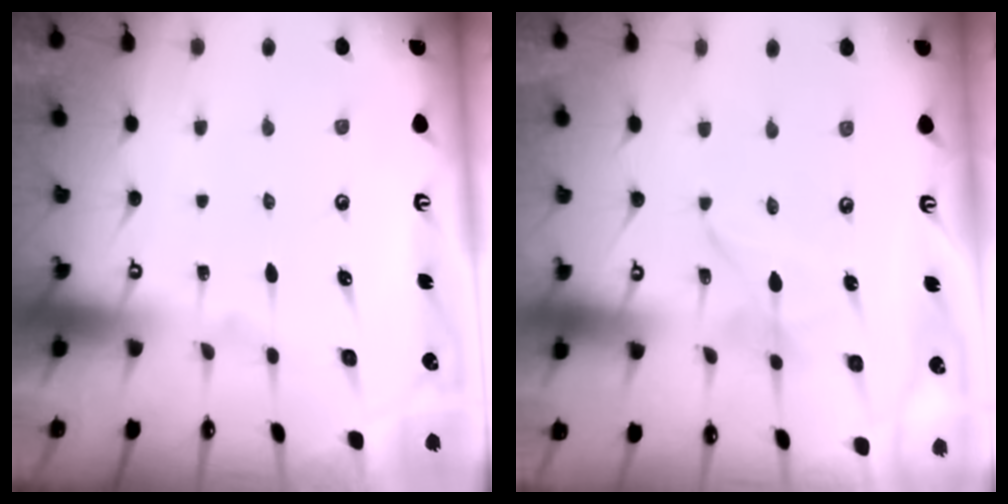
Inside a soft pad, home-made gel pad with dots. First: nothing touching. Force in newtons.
{"total": 1.1, "press": 1.1, "slide": 0.1}